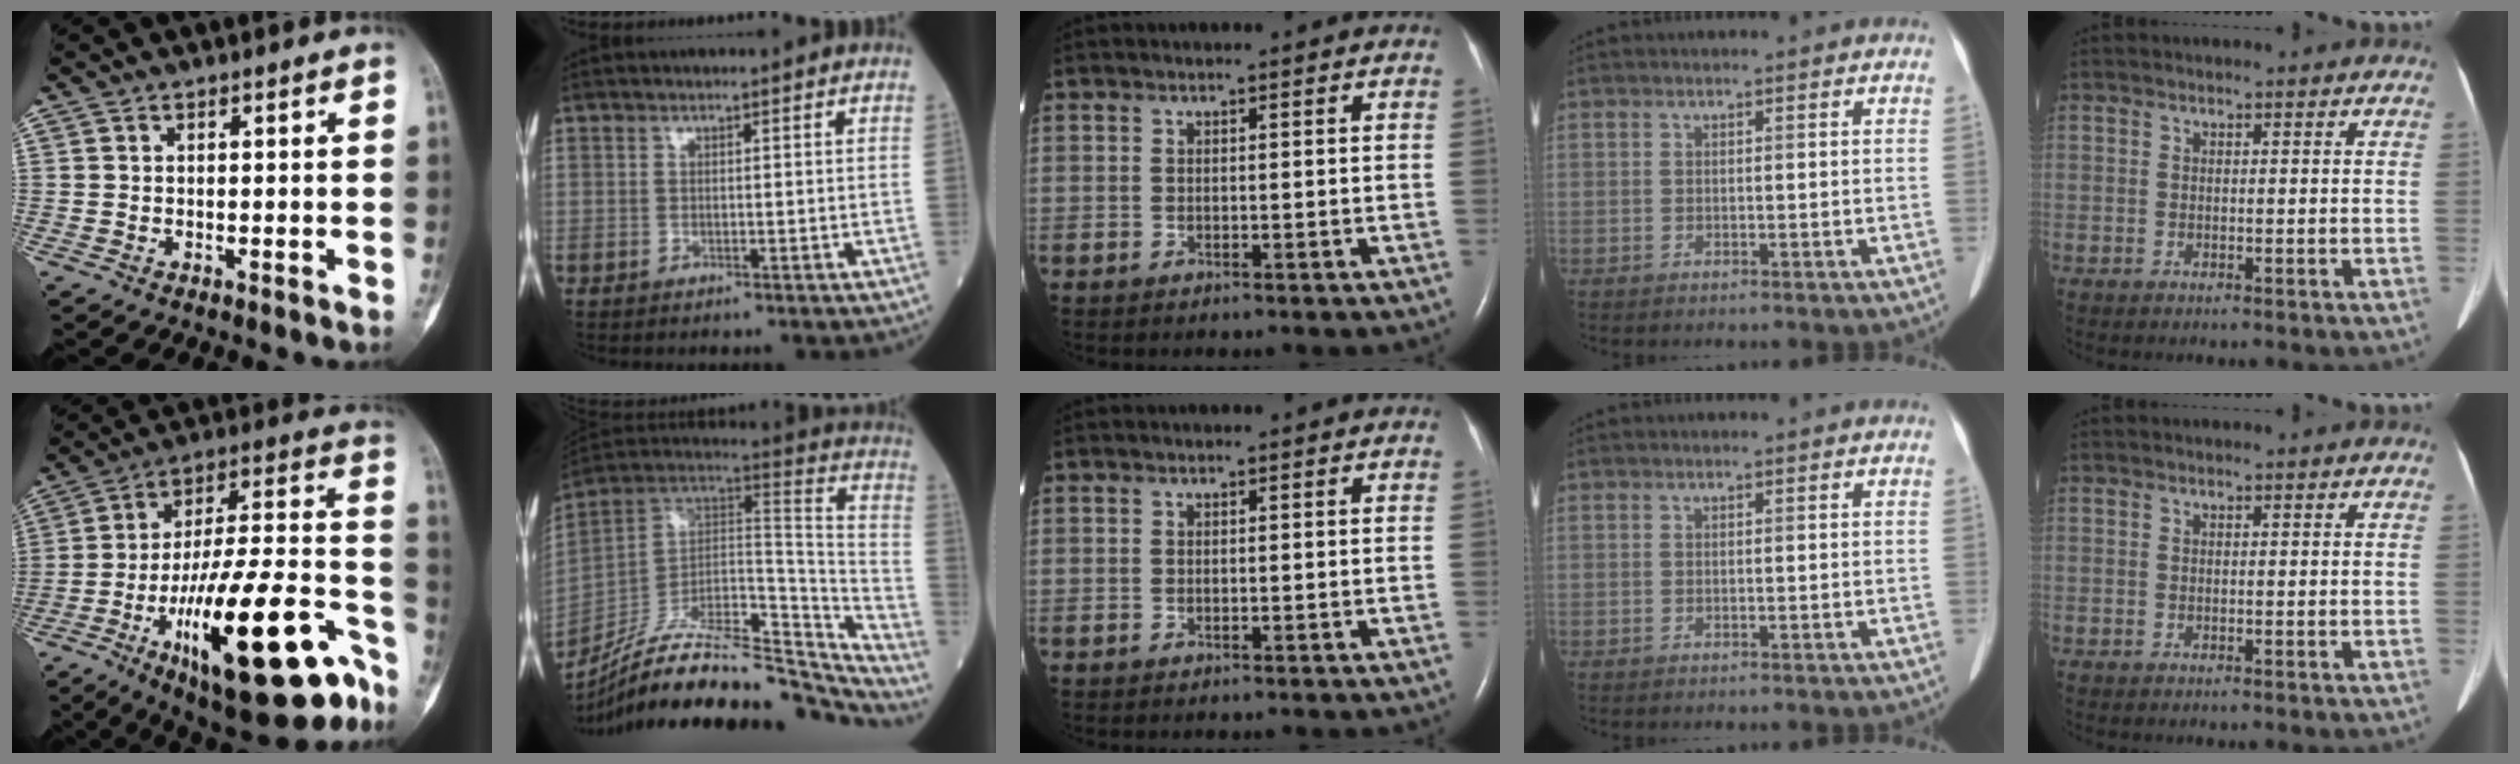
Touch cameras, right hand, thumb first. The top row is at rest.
{"thumb": {"total": 31.7, "force": [-15.2, 9.8, 26.1], "torque": [-0.358, 0.076, -0.231]}, "index": {"total": 32.0, "force": [-27.5, 8.0, 14.3], "torque": [-0.196, 0.011, -0.405]}}